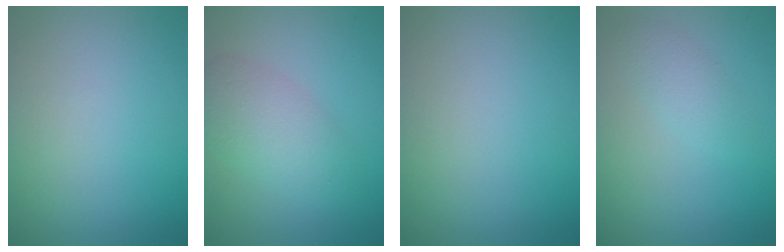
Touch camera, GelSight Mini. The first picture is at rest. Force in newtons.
{"total": 3.7, "press": 3.7, "slide": 0.1}
{"total": 0.0}
{"total": 1.5, "press": 1.5, "slide": 0.1}